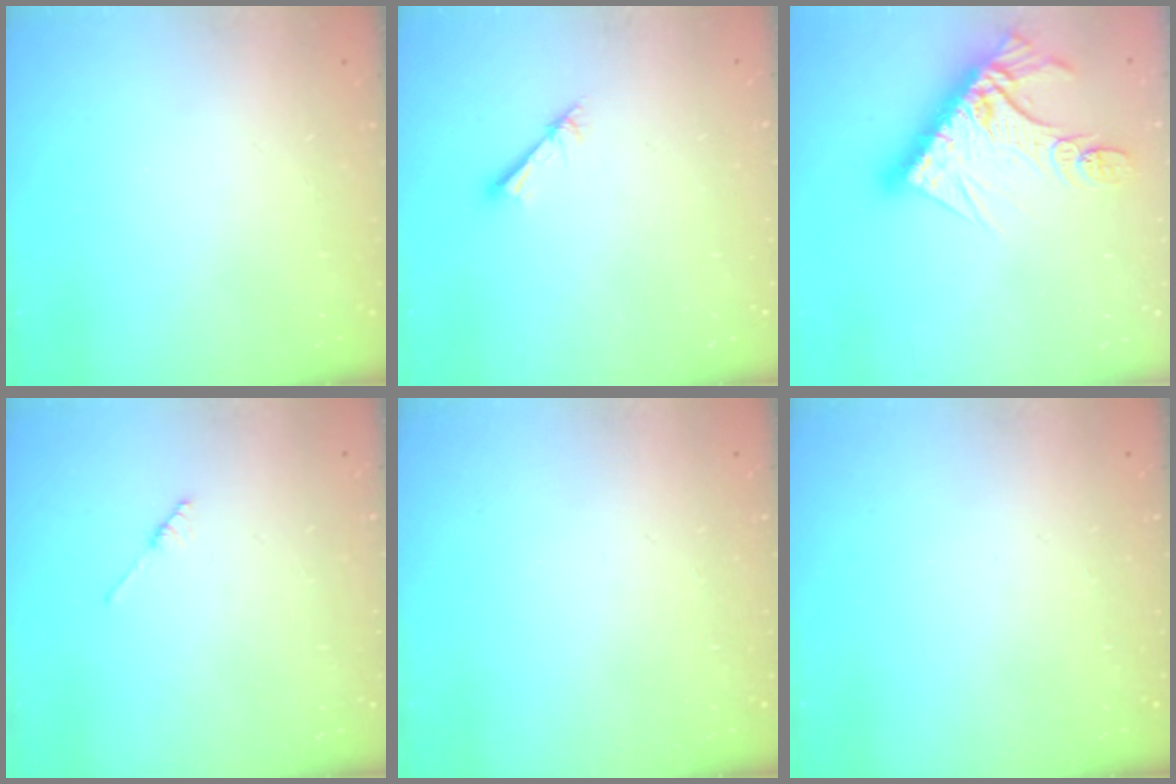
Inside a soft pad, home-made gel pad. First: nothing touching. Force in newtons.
{"total": 1.6, "press": 1.6, "slide": 0.2}
{"total": 16.2, "press": 16.2, "slide": 1.5}
{"total": 2.1, "press": 2.1, "slide": 0.1}
{"total": 0.0}
{"total": 0.0}